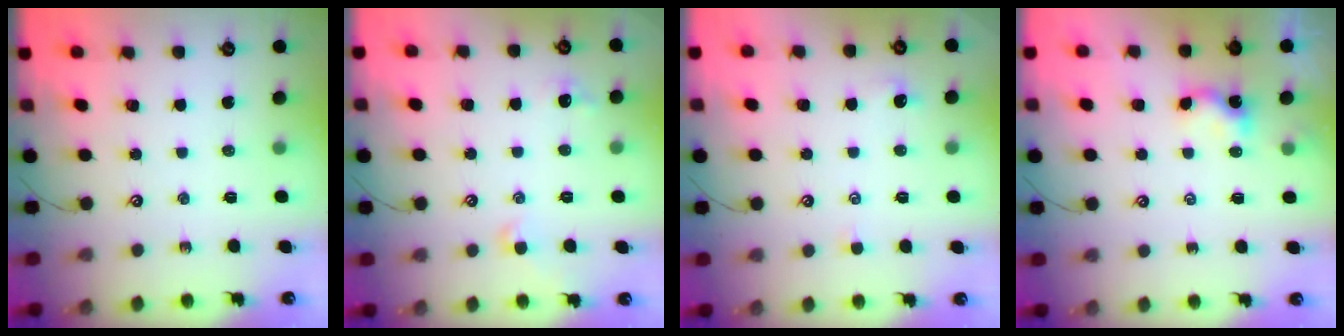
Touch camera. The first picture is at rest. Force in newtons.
{"total": 1.7, "press": 1.6, "slide": 0.5}
{"total": 1.0, "press": 1.0, "slide": 0.3}
{"total": 3.3, "press": 3.3, "slide": 0.5}